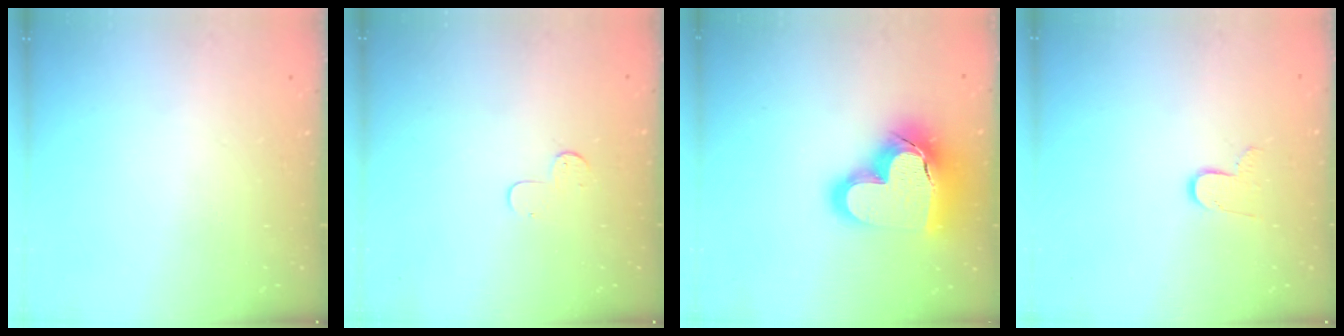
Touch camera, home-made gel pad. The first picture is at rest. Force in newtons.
{"total": 4.3, "press": 4.3, "slide": 0.4}
{"total": 22.8, "press": 22.6, "slide": 2.2}
{"total": 7.2, "press": 7.2, "slide": 0.6}